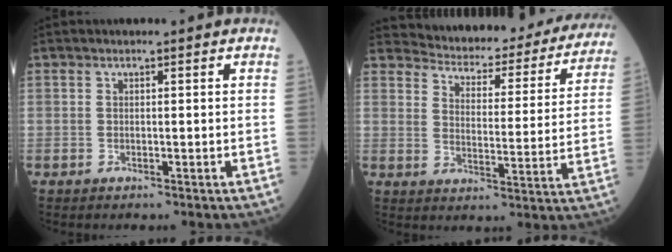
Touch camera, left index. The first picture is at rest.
{"total": 24.2, "force": [22.6, 5.7, 6.4], "torque": [-0.077, -0.060, 0.264]}